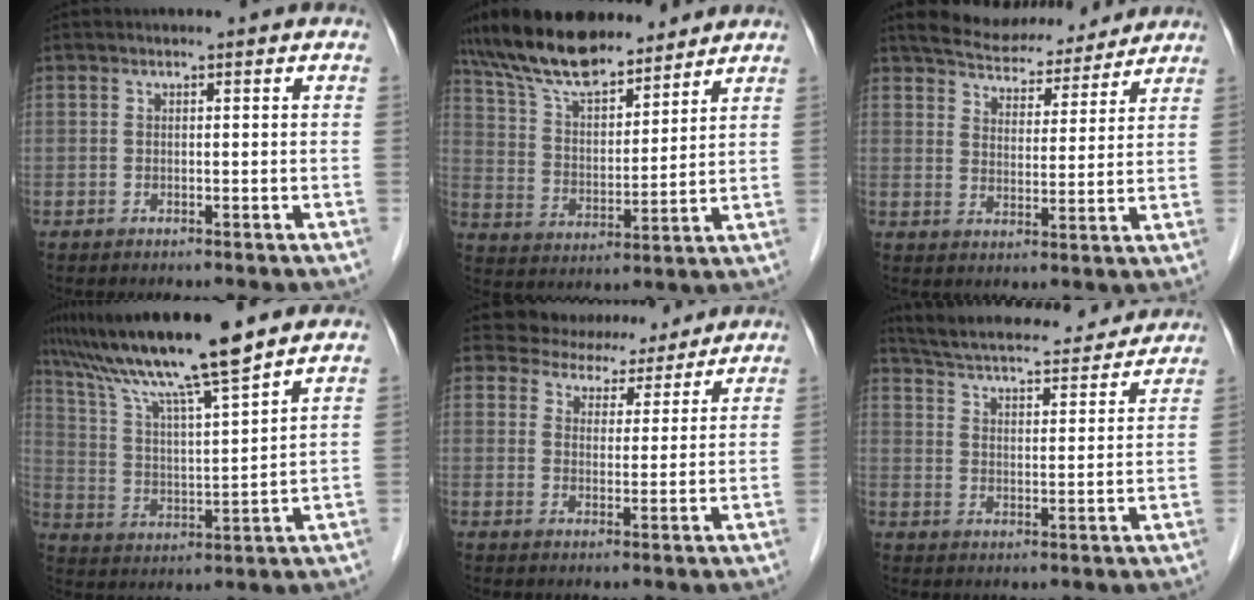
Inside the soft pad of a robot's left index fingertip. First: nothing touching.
{"total": 13.9, "force": [12.1, 3.8, 5.8], "torque": [-0.110, 0.022, 0.222]}
{"total": 12.7, "force": [11.7, 3.4, 3.4], "torque": [-0.044, 0.017, 0.170]}
{"total": 15.0, "force": [12.4, -0.8, 8.3], "torque": [-0.152, 0.008, 0.222]}
{"total": 9.0, "force": [8.3, 3.5, 0.0], "torque": [0.015, 0.012, 0.102]}
{"total": 21.1, "force": [19.3, 4.3, 7.3], "torque": [-0.125, 0.016, 0.265]}